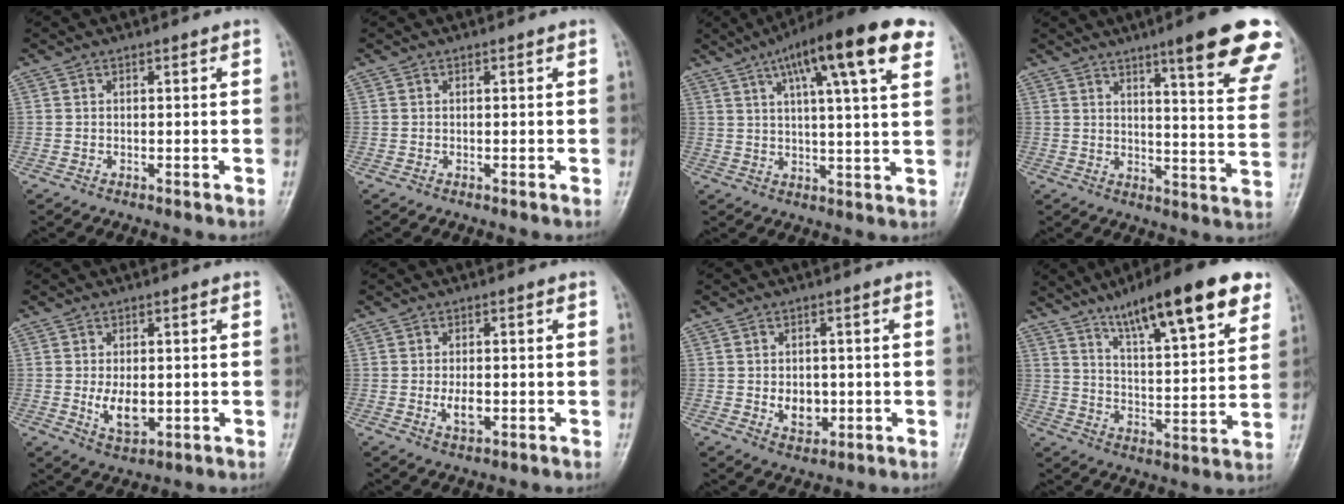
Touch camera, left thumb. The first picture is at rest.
{"total": 0.0}
{"total": 18.0, "force": [9.1, 3.6, 15.1], "torque": [-0.214, -0.001, 0.132]}
{"total": 20.4, "force": [12.8, 3.1, 15.6], "torque": [-0.174, -0.050, 0.154]}
{"total": 5.8, "force": [-0.4, 3.3, 4.7], "torque": [-0.070, -0.011, 0.001]}
{"total": 3.5, "force": [-0.6, 1.8, 3.0], "torque": [-0.052, -0.003, -0.009]}
{"total": 5.1, "force": [-0.5, 3.8, 3.3], "torque": [-0.031, -0.002, 0.000]}
{"total": 20.6, "force": [12.6, 4.6, 15.6], "torque": [-0.209, -0.037, 0.199]}